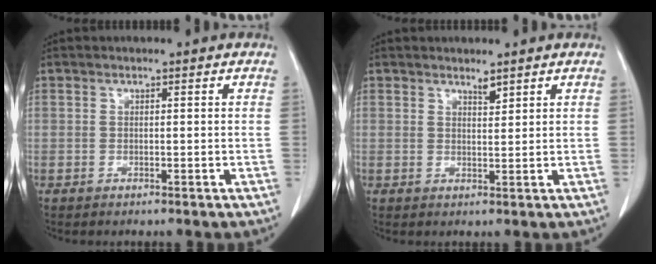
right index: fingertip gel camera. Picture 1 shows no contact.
{"total": 1.6, "force": [1.4, 0.1, 0.7], "torque": [-0.013, -0.007, 0.027]}